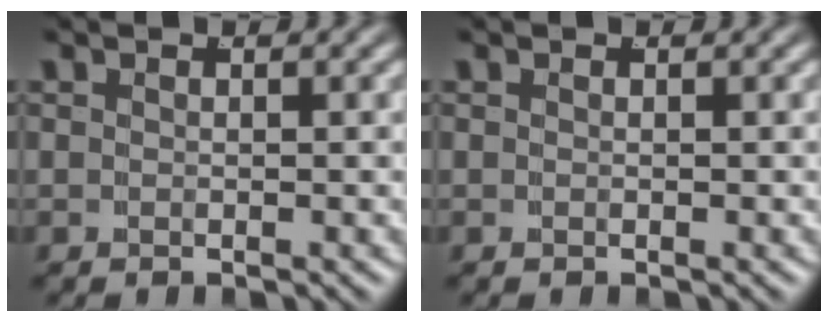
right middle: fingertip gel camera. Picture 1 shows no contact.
{"total": 0.0}